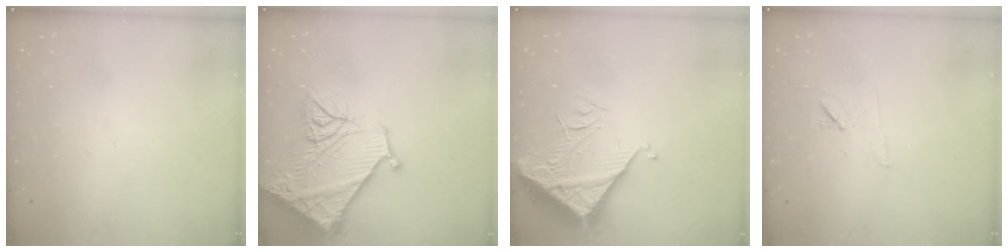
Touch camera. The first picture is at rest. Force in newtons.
{"total": 22.0, "press": 21.8, "slide": 2.5}
{"total": 7.5, "press": 7.4, "slide": 1.0}
{"total": 6.7, "press": 6.6, "slide": 1.1}